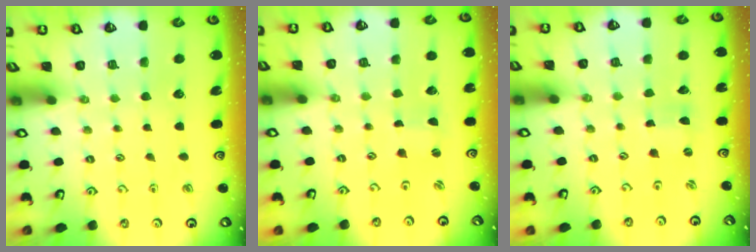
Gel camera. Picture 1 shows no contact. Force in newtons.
{"total": 0.0}
{"total": 0.0}